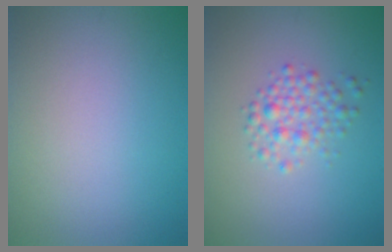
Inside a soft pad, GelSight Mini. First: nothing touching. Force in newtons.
{"total": 2.4, "press": 2.4, "slide": 0.1}